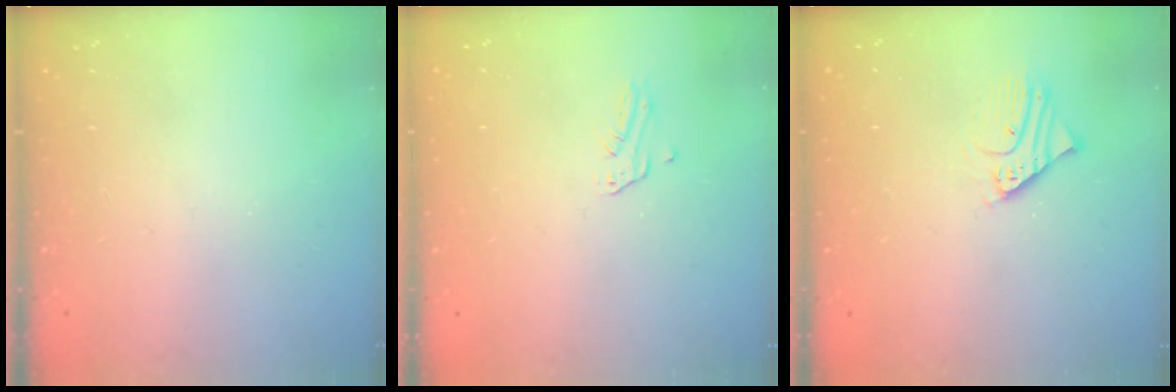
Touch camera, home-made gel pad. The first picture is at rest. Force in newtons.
{"total": 1.3, "press": 1.3, "slide": 0.1}
{"total": 2.9, "press": 2.9, "slide": 0.3}